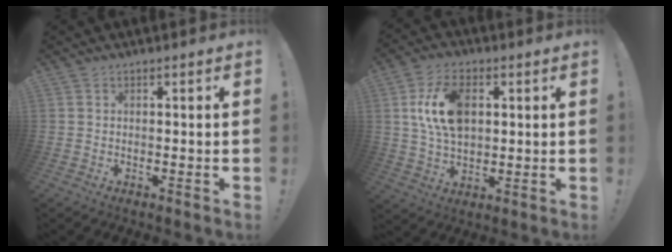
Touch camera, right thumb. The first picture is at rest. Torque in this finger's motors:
{"motor_torque": [1.02, 1.02, 0.54, -0.33, 0.11]}